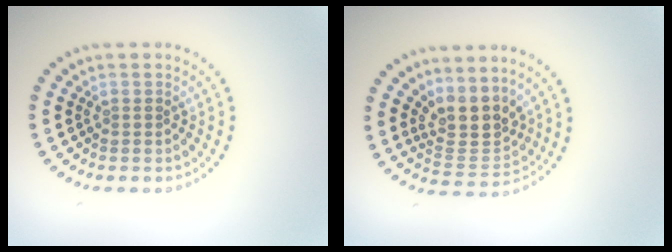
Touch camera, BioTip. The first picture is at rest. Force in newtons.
{"total": 3.8, "press": 3.2, "slide": 2.1}